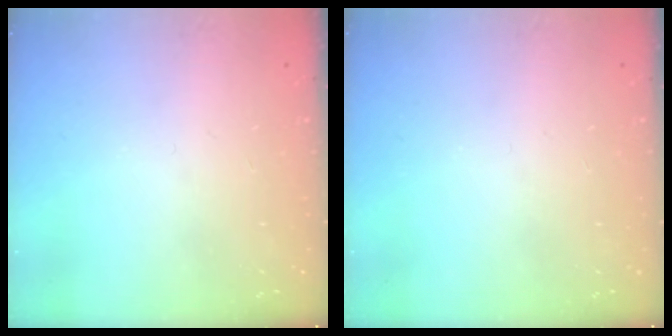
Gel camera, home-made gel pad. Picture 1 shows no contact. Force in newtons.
{"total": 0.0}